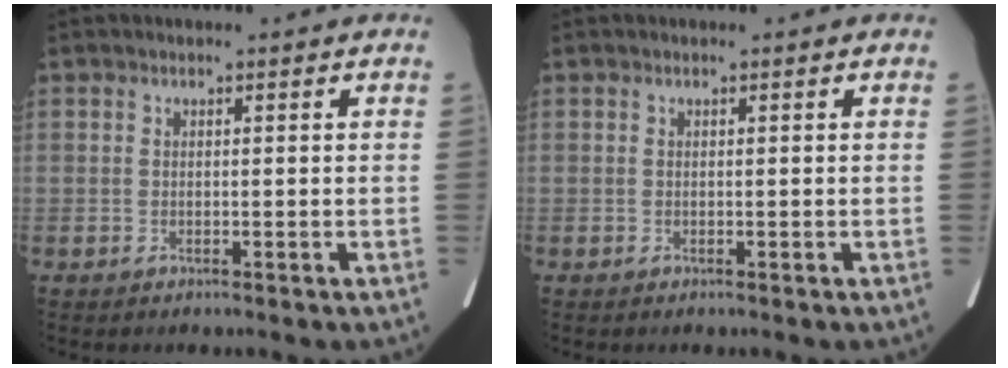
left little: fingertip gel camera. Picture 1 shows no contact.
{"total": 0.0}